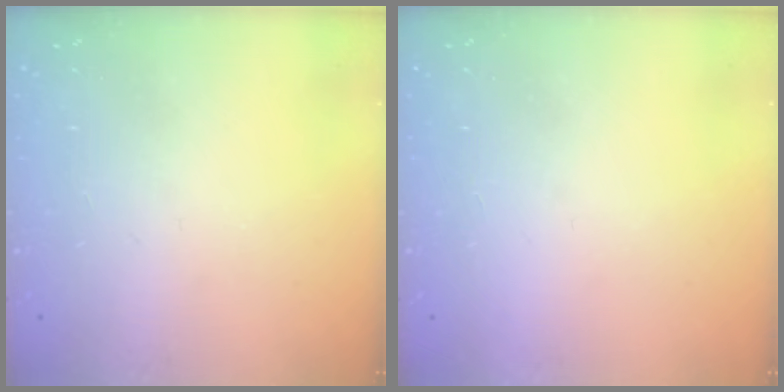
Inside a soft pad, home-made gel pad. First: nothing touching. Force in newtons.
{"total": 1.5, "press": 1.5, "slide": 0.1}